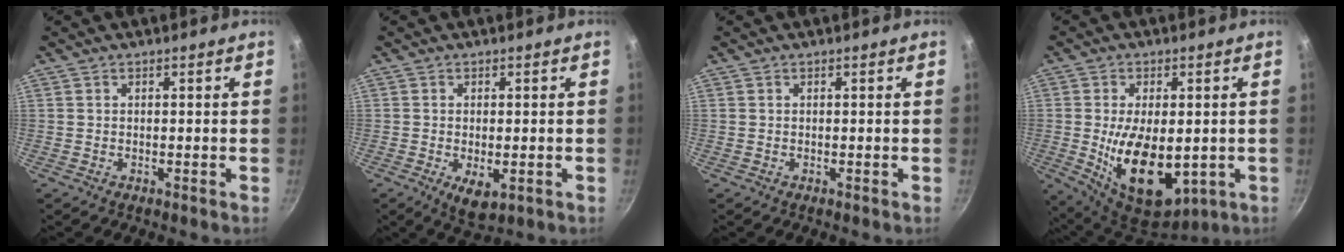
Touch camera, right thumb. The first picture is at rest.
{"total": 4.8, "force": [-1.5, 2.3, 3.9], "torque": [-0.066, -0.011, -0.016]}
{"total": 0.0}
{"total": 16.3, "force": [-2.2, 8.7, 13.6], "torque": [-0.216, -0.018, -0.009]}